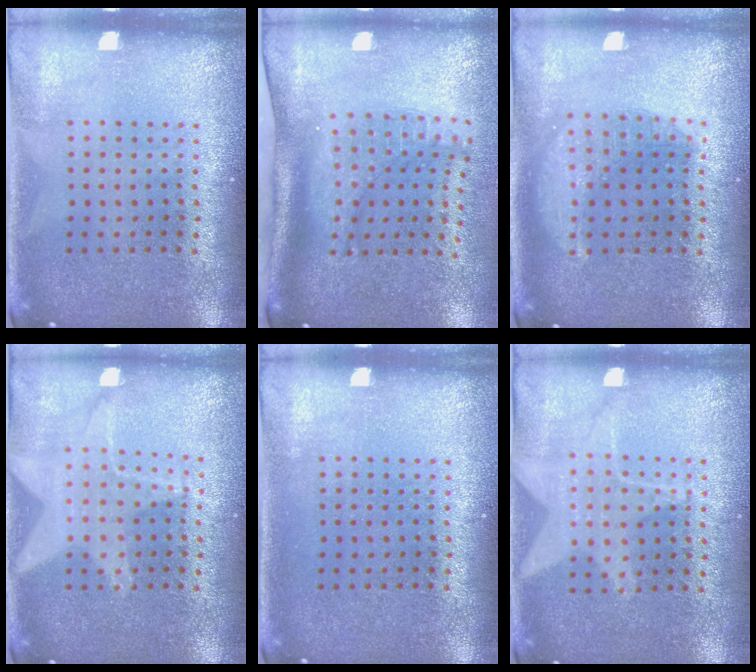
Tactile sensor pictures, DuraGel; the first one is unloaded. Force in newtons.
{"total": 2.3, "press": 1.6, "slide": 1.6}
{"total": 1.4, "press": 1.4, "slide": 0.2}
{"total": 1.2, "press": 1.2, "slide": 0.2}
{"total": 0.0}
{"total": 1.1, "press": 1.0, "slide": 0.4}